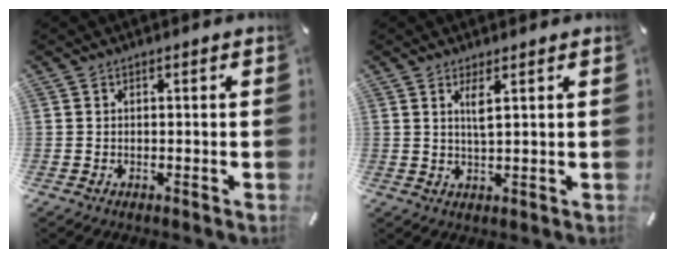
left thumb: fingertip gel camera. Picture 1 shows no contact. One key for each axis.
{"total": 3.0, "fx": 1.6, "fy": 0.3, "fz": 2.6, "tx": -0.058, "ty": 0.001, "tz": 0.025}